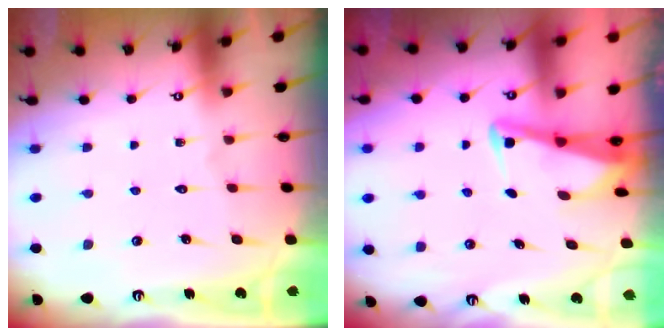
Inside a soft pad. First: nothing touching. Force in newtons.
{"total": 2.9, "press": 2.9, "slide": 0.3}